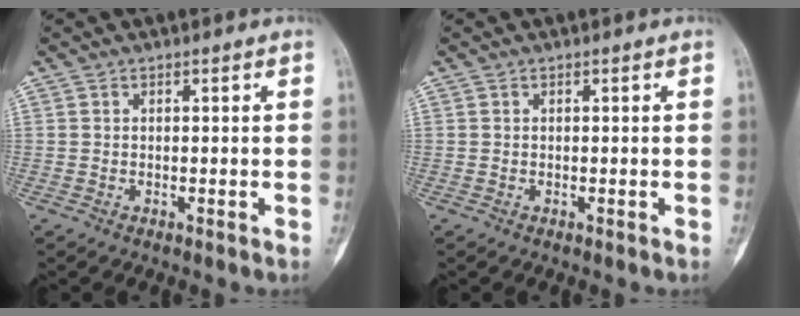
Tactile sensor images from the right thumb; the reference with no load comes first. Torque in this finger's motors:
{"motor_torque": [0.25, 0.25, 0.10, -0.11, 0.05]}